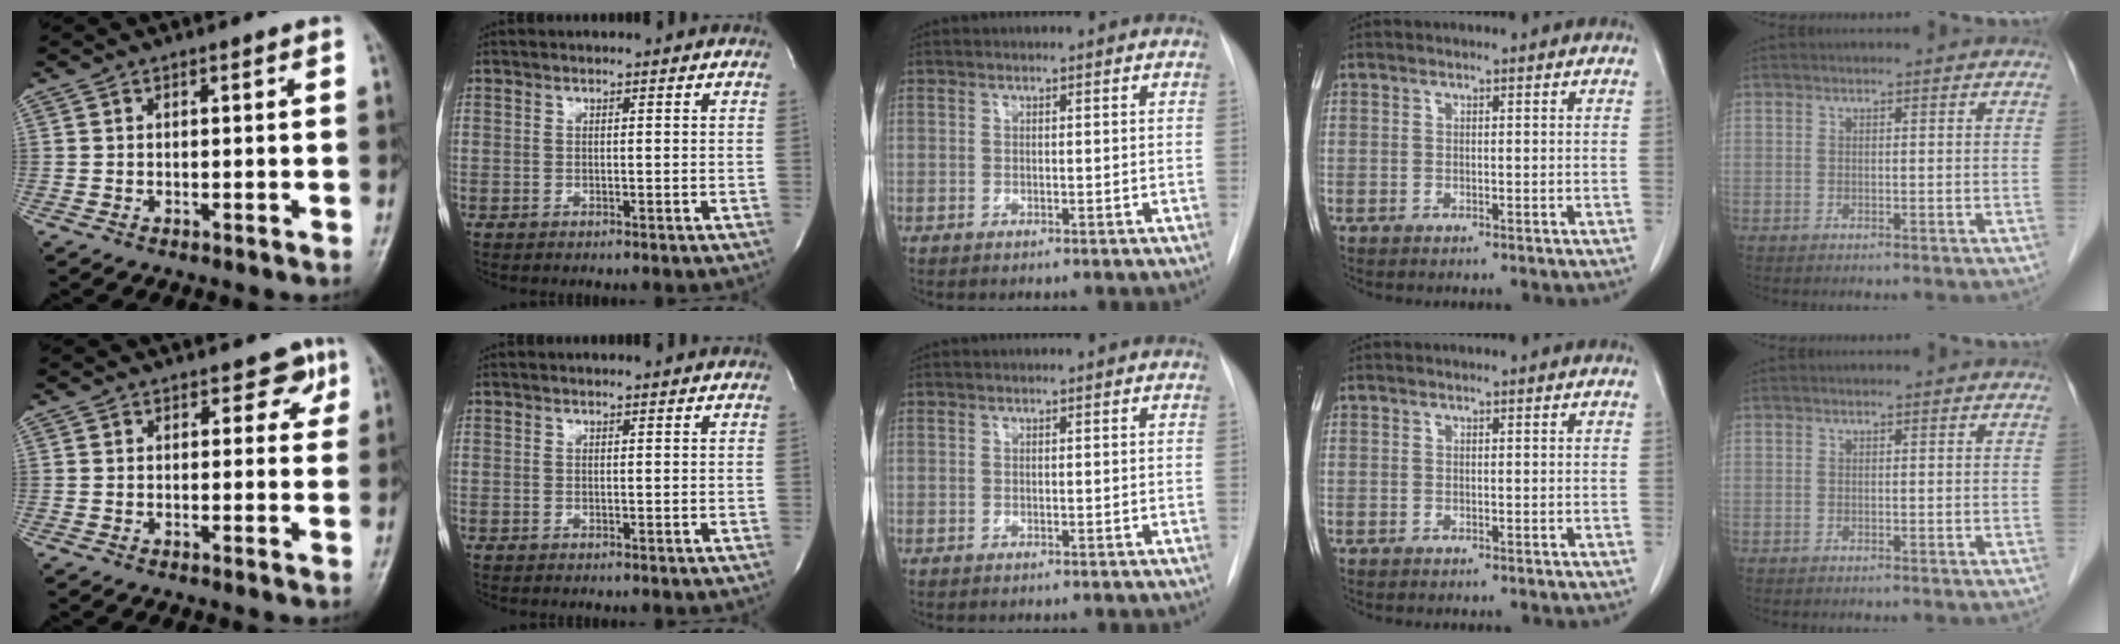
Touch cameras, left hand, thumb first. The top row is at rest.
{"thumb": {"total": 3.1, "force": [1.6, 2.2, 1.3], "torque": [0.017, -0.004, 0.014]}, "index": {"total": 1.6, "force": [1.6, -0.1, 0.3], "torque": [-0.010, 0.007, 0.018]}}